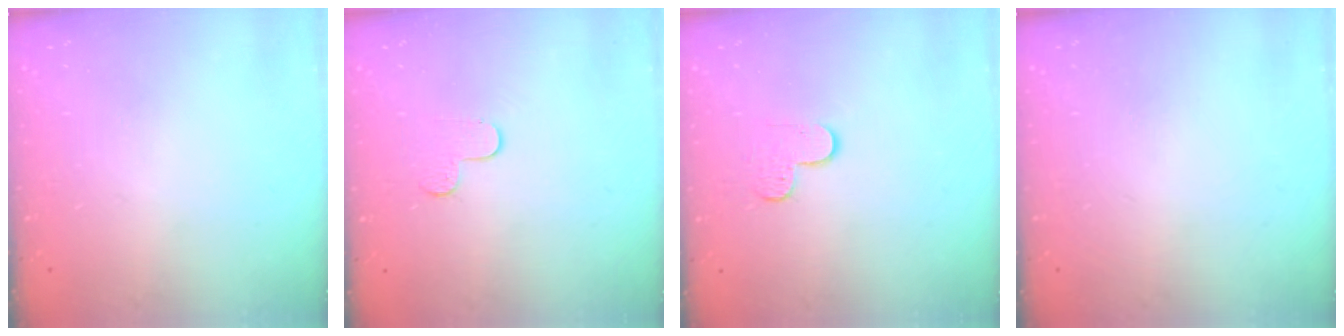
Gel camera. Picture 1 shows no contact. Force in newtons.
{"total": 4.6, "press": 4.6, "slide": 0.5}
{"total": 3.8, "press": 3.8, "slide": 0.4}
{"total": 0.0}